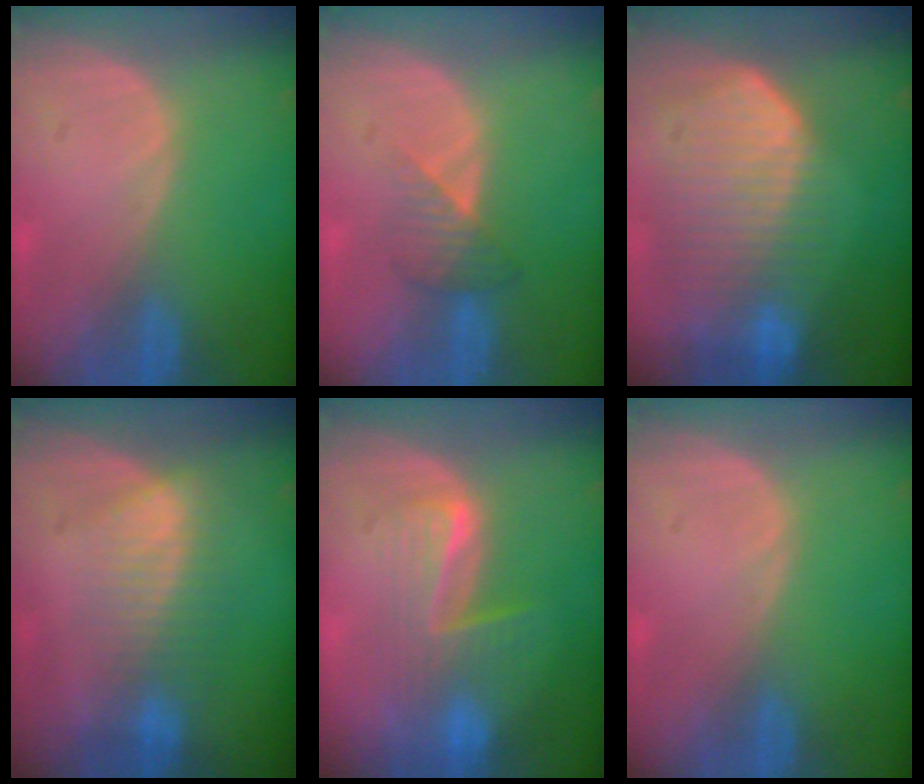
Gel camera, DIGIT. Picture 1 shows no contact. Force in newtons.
{"total": 3.4, "press": 3.2, "slide": 1.1}
{"total": 10.5, "press": 9.2, "slide": 5.1}
{"total": 6.9, "press": 6.3, "slide": 2.7}
{"total": 6.5, "press": 6.4, "slide": 1.2}
{"total": 0.0}